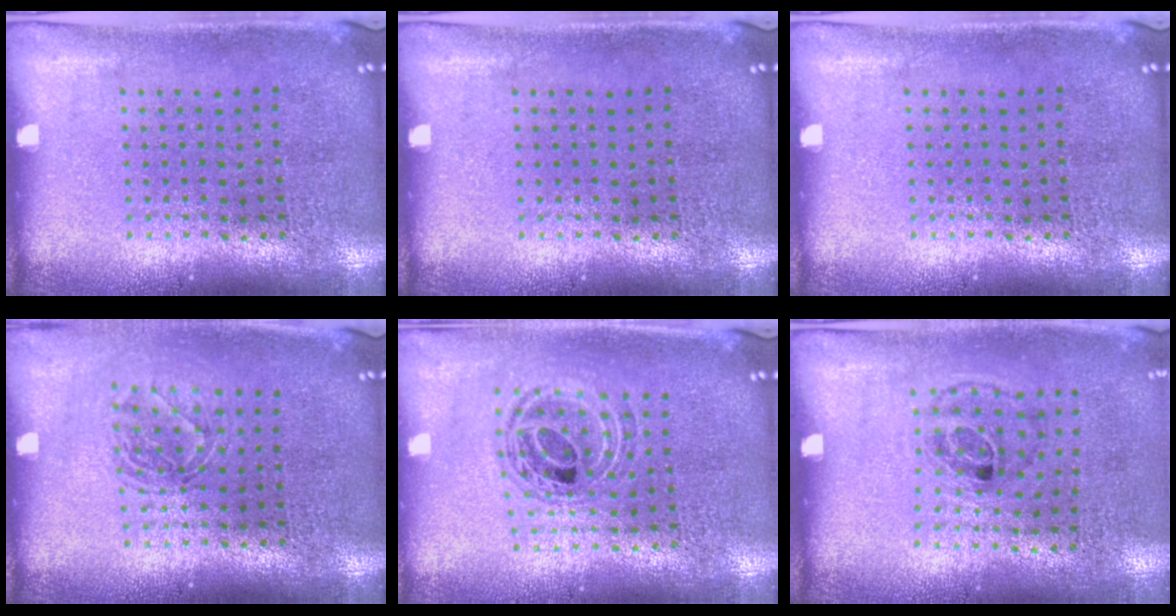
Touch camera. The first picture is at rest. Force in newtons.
{"total": 0.0}
{"total": 0.0}
{"total": 1.3, "press": 1.1, "slide": 0.7}
{"total": 0.9, "press": 0.9, "slide": 0.2}
{"total": 1.1, "press": 0.7, "slide": 0.9}